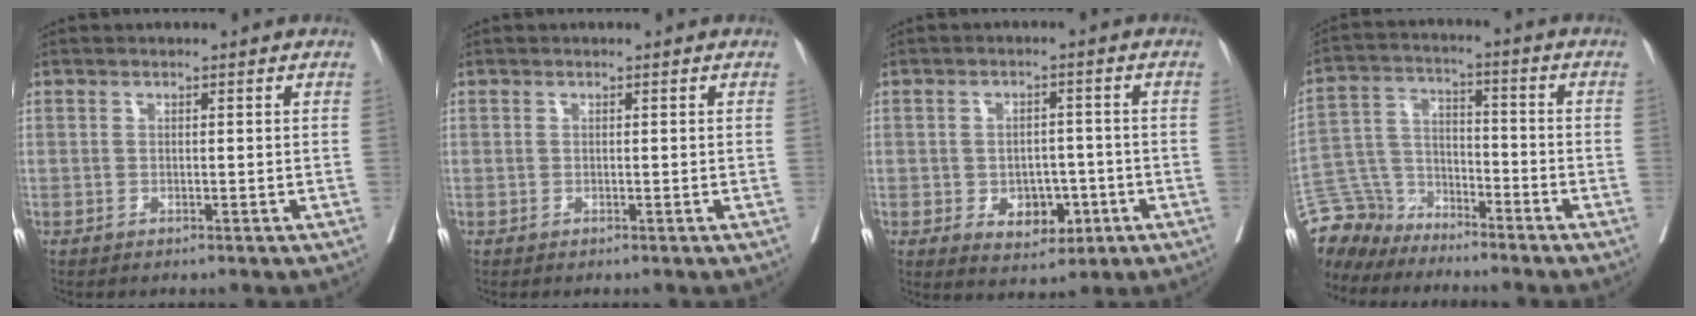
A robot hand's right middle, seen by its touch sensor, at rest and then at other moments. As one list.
[{"total": 0.0}, {"total": 5.9, "force": [-1.8, 3.9, 4.0], "torque": [-0.046, 0.003, -0.017]}, {"total": 8.6, "force": [-8.0, 3.0, -0.5], "torque": [0.004, 0.018, -0.165]}]